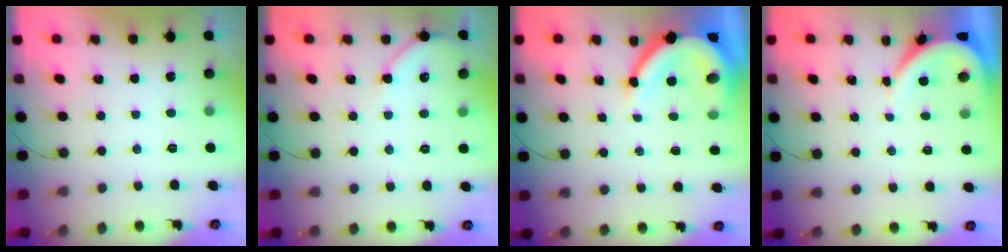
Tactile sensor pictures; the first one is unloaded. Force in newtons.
{"total": 6.7, "press": 6.6, "slide": 0.9}
{"total": 11.0, "press": 10.9, "slide": 1.3}
{"total": 3.5, "press": 3.5, "slide": 0.5}